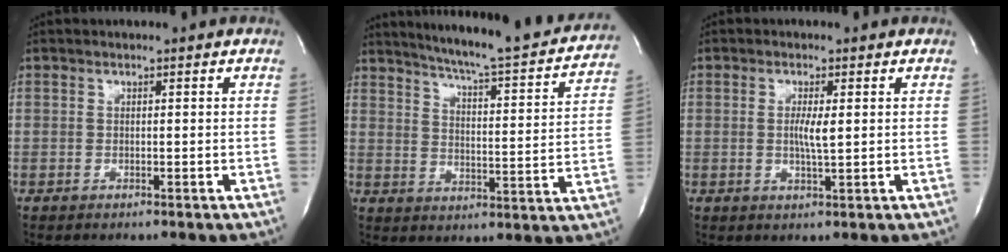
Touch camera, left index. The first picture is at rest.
{"total": 23.3, "force": [21.2, 1.6, 9.4], "torque": [-0.142, -0.050, 0.267]}
{"total": 3.0, "force": [-0.1, 0.2, 3.0], "torque": [-0.060, -0.008, -0.002]}